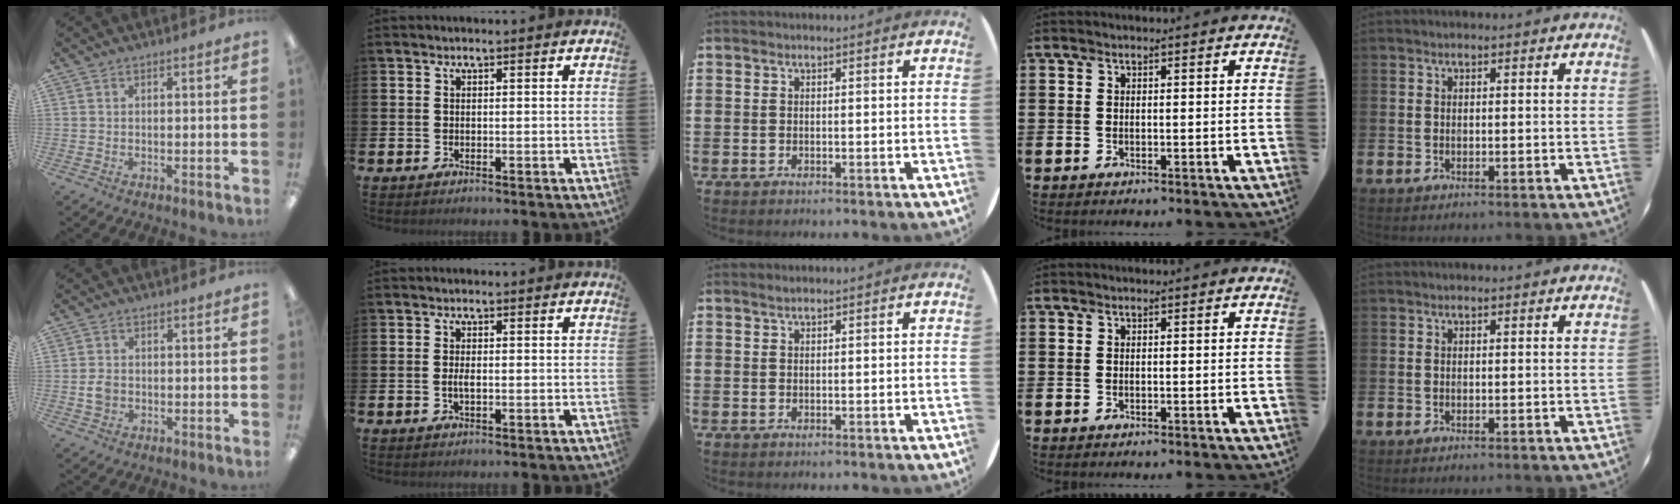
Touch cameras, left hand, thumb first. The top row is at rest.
{"thumb": {"total": 2.7, "force": [-0.4, 2.1, 1.7], "torque": [-0.031, 0.005, -0.008]}, "index": {"total": 1.4, "force": [-0.2, 0.5, 1.3], "torque": [-0.016, -0.002, -0.007]}, "middle": {"total": 0.5, "force": [0.5, 0.0, 0.3], "torque": [-0.006, -0.001, 0.010]}}